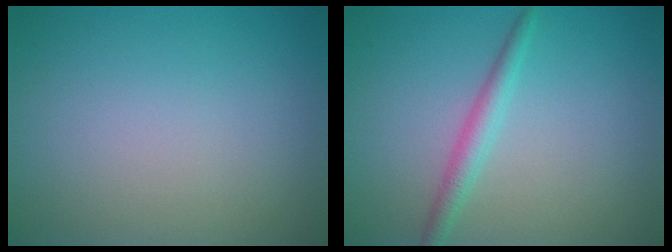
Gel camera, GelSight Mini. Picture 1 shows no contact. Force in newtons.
{"total": 2.2, "press": 2.1, "slide": 0.0}